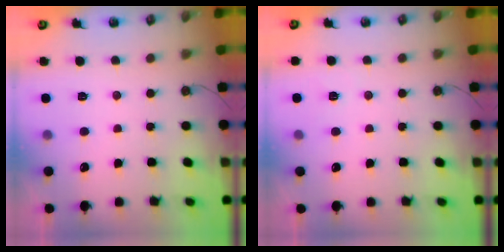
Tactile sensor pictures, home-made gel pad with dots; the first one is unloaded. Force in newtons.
{"total": 2.6, "press": 2.6, "slide": 0.4}